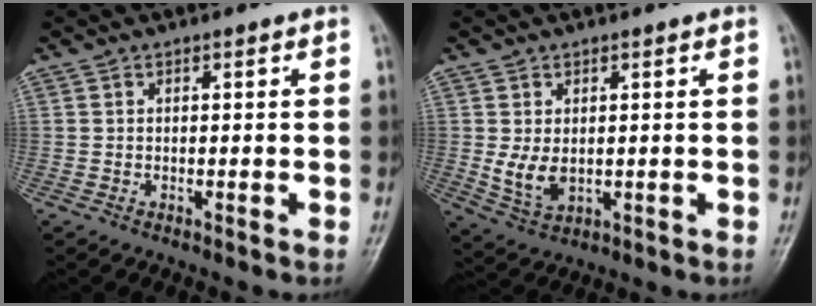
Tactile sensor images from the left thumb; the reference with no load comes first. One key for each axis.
{"total": 5.0, "fx": 0.3, "fy": 3.5, "fz": 3.5, "tx": -0.059, "ty": -0.015, "tz": 0.017}